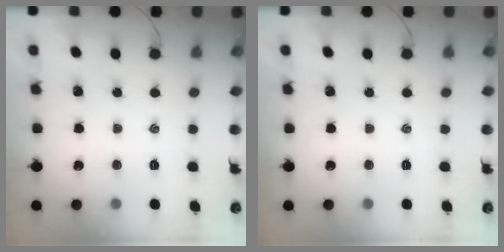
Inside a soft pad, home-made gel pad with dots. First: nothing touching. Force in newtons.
{"total": 0.0}